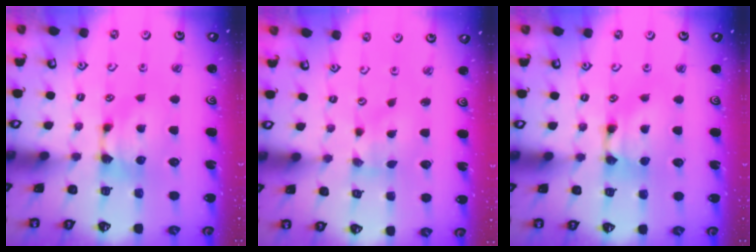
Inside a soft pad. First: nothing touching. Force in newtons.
{"total": 1.7, "press": 1.3, "slide": 1.1}
{"total": 1.9, "press": 1.9, "slide": 0.1}